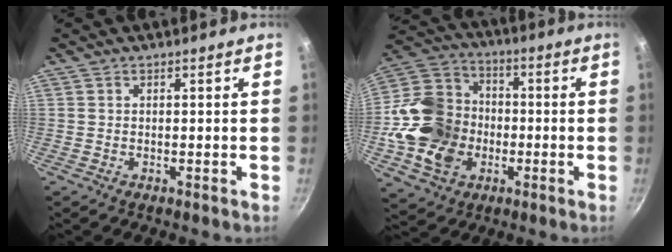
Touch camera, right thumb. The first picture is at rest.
{"total": 19.3, "force": [-3.7, 15.6, 10.7], "torque": [-0.186, 0.039, -0.068]}